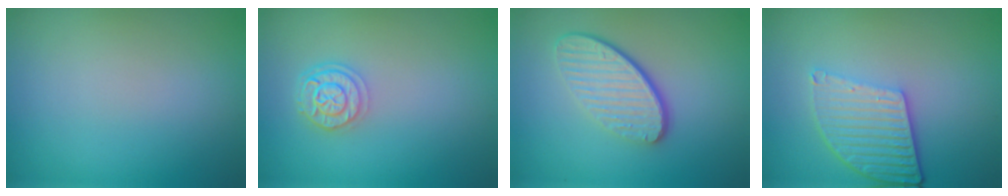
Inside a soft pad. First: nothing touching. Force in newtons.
{"total": 2.8, "press": 2.3, "slide": 1.5}
{"total": 4.6, "press": 3.2, "slide": 3.3}
{"total": 5.1, "press": 3.8, "slide": 3.4}